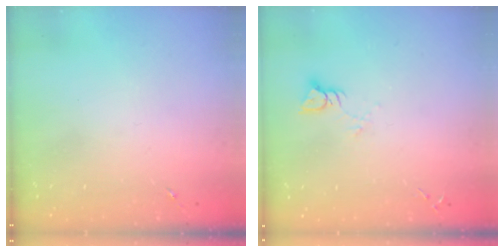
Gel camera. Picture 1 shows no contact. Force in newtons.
{"total": 3.6, "press": 3.6, "slide": 0.4}